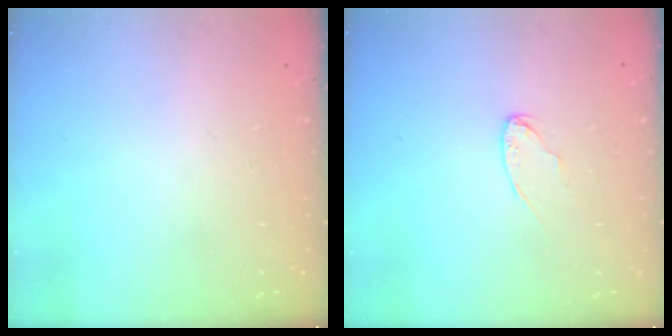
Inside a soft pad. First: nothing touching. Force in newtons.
{"total": 3.9, "press": 3.9, "slide": 0.3}